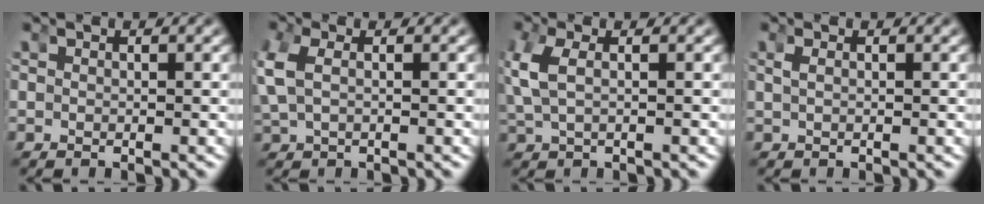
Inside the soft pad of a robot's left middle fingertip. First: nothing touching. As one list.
[{"total": 2.8, "force": [1.0, 1.6, 2.1], "torque": [-0.064, 0.002, 0.024]}, {"total": 3.0, "force": [1.0, 1.4, 2.4], "torque": [-0.068, 0.003, 0.022]}, {"total": 0.6, "force": [0.3, -0.4, 0.2], "torque": [-0.005, 0.004, 0.009]}]